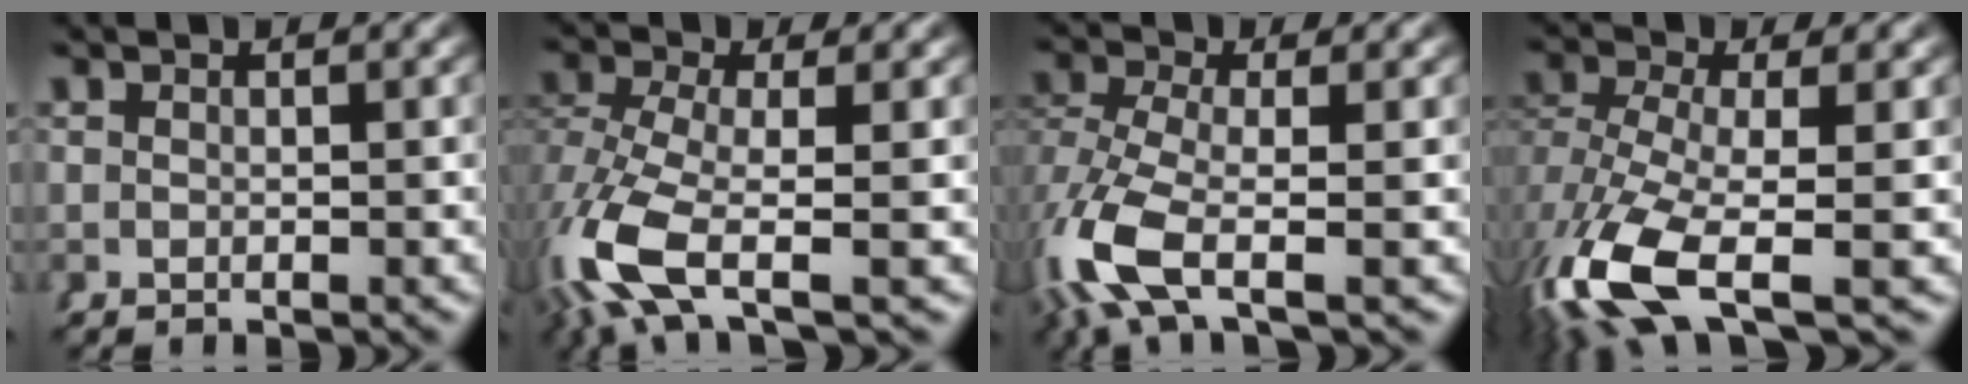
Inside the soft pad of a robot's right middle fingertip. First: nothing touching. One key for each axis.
{"total": 7.2, "fx": -2.3, "fy": 3.8, "fz": 5.6, "tx": -0.146, "ty": -0.039, "tz": -0.022}
{"total": 6.3, "fx": -1.9, "fy": 3.3, "fz": 5.0, "tx": -0.135, "ty": -0.032, "tz": -0.018}
{"total": 8.4, "fx": -4.1, "fy": 4.2, "fz": 6.0, "tx": -0.149, "ty": -0.053, "tz": -0.043}